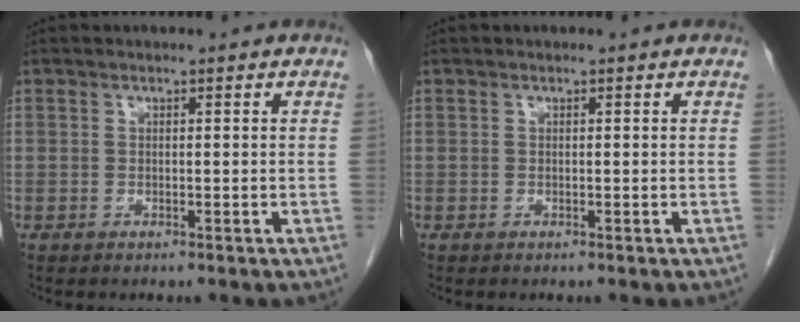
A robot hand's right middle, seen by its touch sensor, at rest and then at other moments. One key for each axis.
{"total": 0.0}